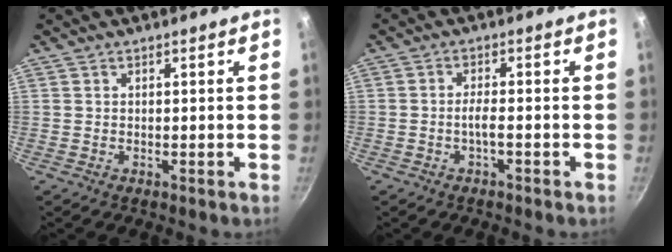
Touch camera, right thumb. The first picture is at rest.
{"total": 2.0, "force": [-0.8, 0.6, 1.7], "torque": [-0.030, 0.009, -0.014]}